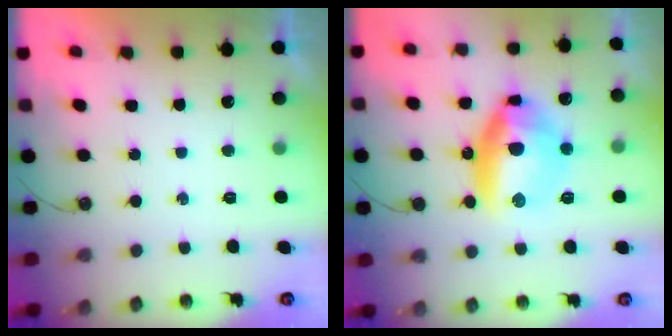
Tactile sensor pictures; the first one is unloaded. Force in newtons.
{"total": 15.4, "press": 15.2, "slide": 2.2}